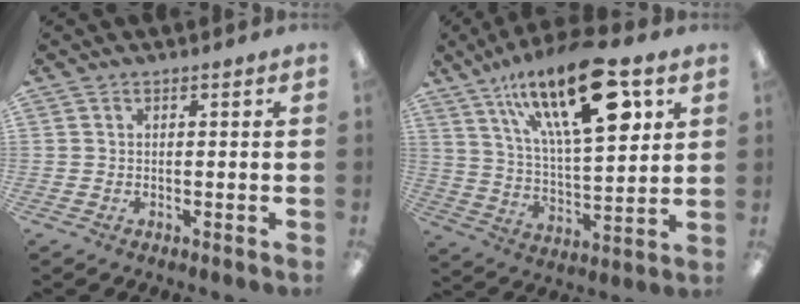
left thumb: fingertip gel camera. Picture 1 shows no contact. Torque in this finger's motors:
{"motor_torque": [0.63, 0.71, 1.36, -1.41, 0.51]}